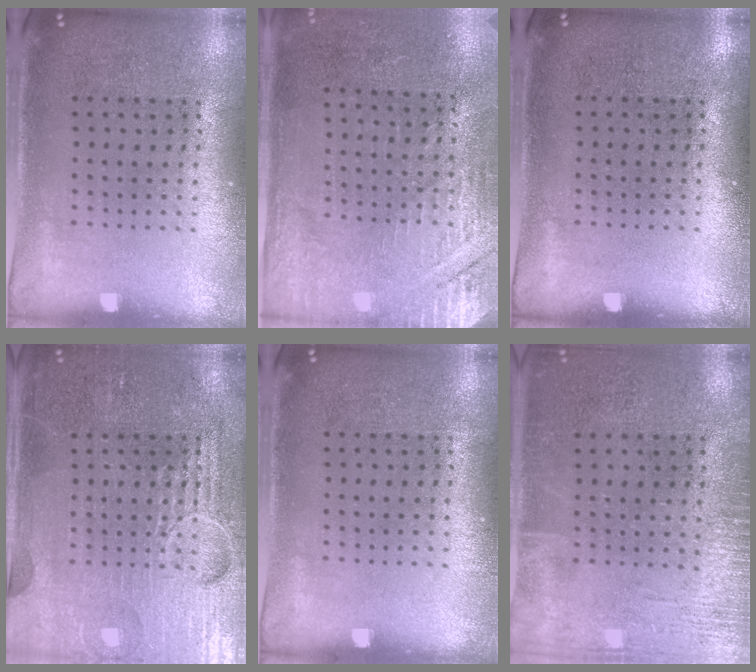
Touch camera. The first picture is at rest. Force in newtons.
{"total": 2.8, "press": 2.7, "slide": 0.9}
{"total": 0.0}
{"total": 4.1, "press": 4.0, "slide": 0.5}
{"total": 0.0}
{"total": 2.4, "press": 2.4, "slide": 0.3}